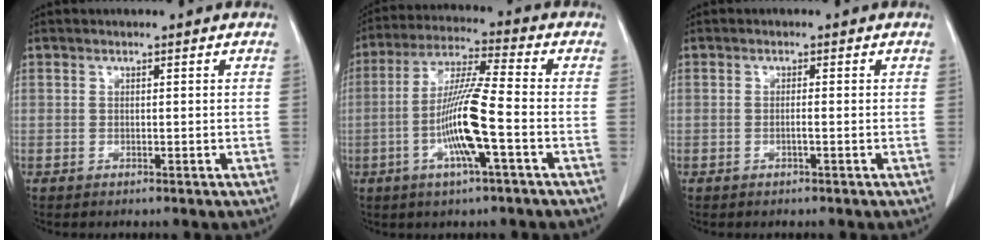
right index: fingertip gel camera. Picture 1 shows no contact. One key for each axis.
{"total": 11.5, "fx": -3.2, "fy": 0.1, "fz": 11.1, "tx": -0.217, "ty": -0.002, "tz": -0.065}
{"total": 0.9, "fx": -0.3, "fy": -0.1, "fz": 0.8, "tx": -0.016, "ty": 0.001, "tz": -0.006}